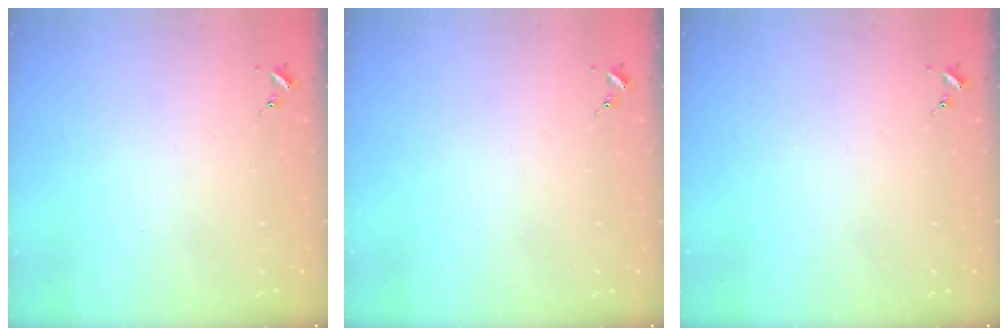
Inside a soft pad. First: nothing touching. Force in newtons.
{"total": 0.0}
{"total": 0.0}